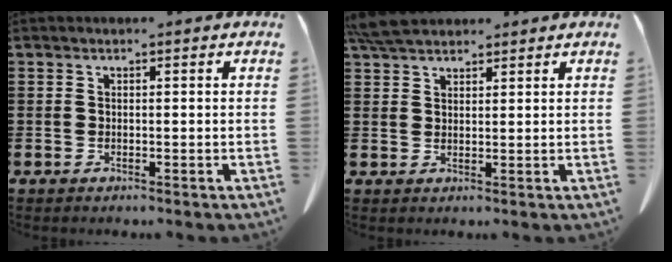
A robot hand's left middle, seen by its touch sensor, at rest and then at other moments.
{"total": 5.0, "force": [4.4, 1.3, 2.1], "torque": [-0.051, -0.005, 0.084]}